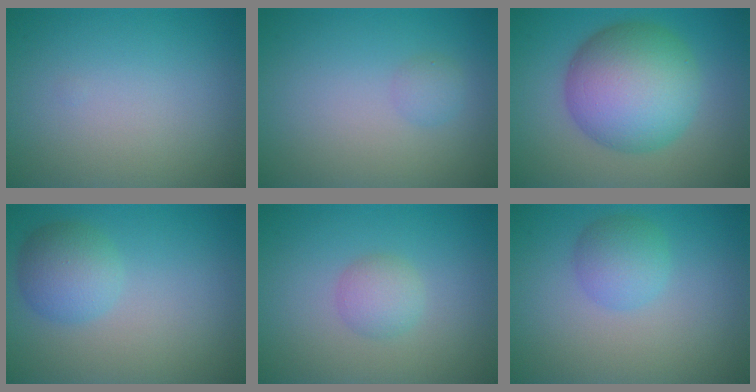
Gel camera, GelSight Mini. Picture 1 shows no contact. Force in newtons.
{"total": 1.1, "press": 1.1, "slide": 0.1}
{"total": 10.1, "press": 10.1, "slide": 0.3}
{"total": 3.4, "press": 3.4, "slide": 0.1}
{"total": 2.0, "press": 2.0, "slide": 0.1}
{"total": 2.7, "press": 2.7, "slide": 0.1}